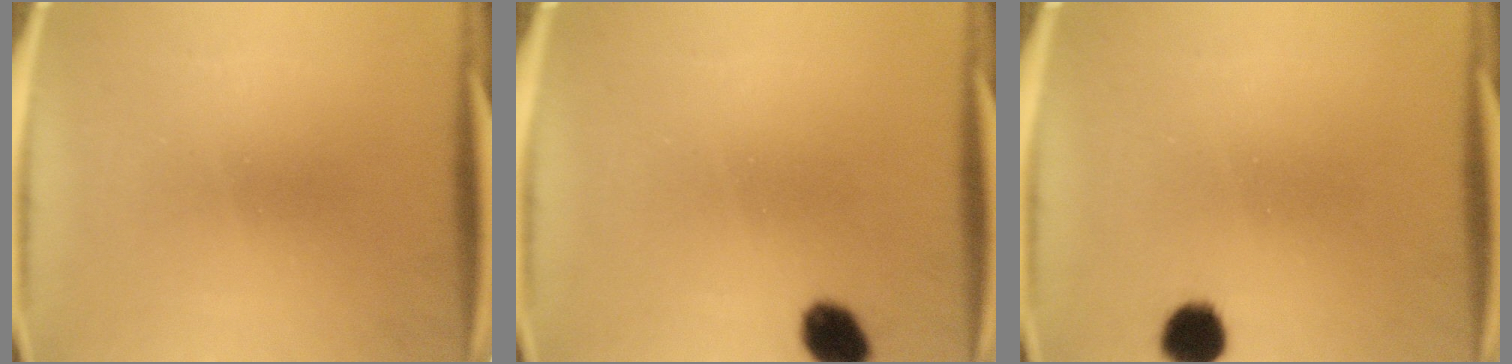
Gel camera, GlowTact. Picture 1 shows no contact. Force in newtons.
{"total": 5.4}
{"total": 5.5}